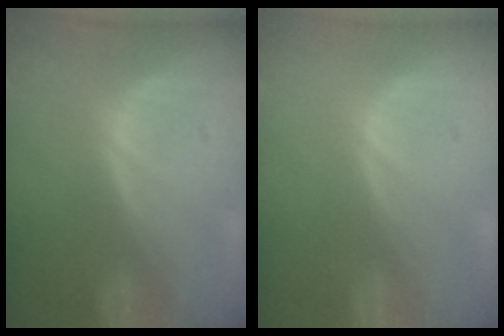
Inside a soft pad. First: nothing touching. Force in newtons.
{"total": 0.0}